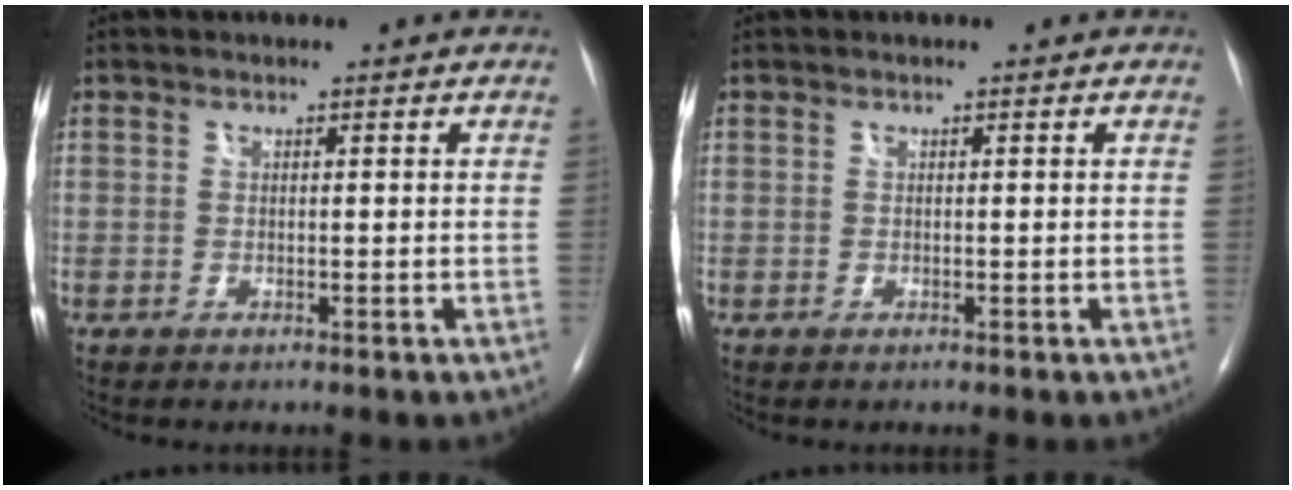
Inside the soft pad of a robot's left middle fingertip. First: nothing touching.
{"total": 0.0}